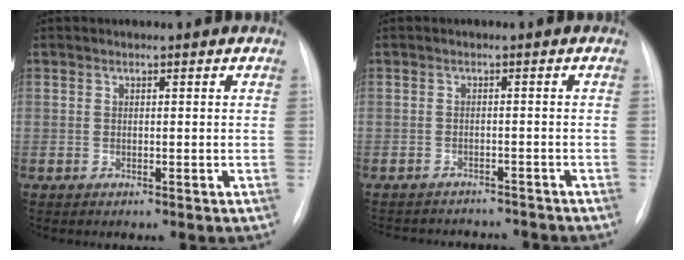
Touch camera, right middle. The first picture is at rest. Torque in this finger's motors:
{"motor_torque": [0.56, -0.99, 0.02, 0.01]}